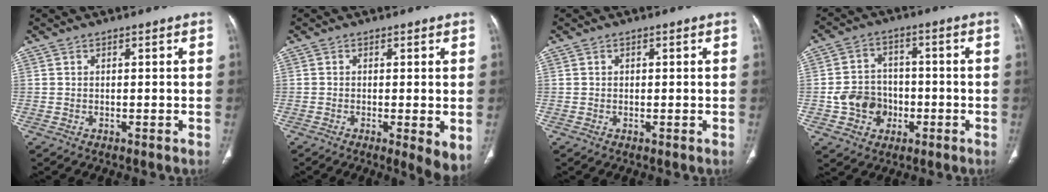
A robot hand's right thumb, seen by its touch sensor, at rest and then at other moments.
{"total": 5.3, "force": [-1.0, 1.2, 5.1], "torque": [-0.081, -0.018, -0.018]}
{"total": 0.6, "force": [0.1, 0.5, 0.2], "torque": [0.001, 0.002, 0.001]}
{"total": 8.9, "force": [-2.4, 7.7, 3.8], "torque": [-0.037, 0.023, -0.039]}